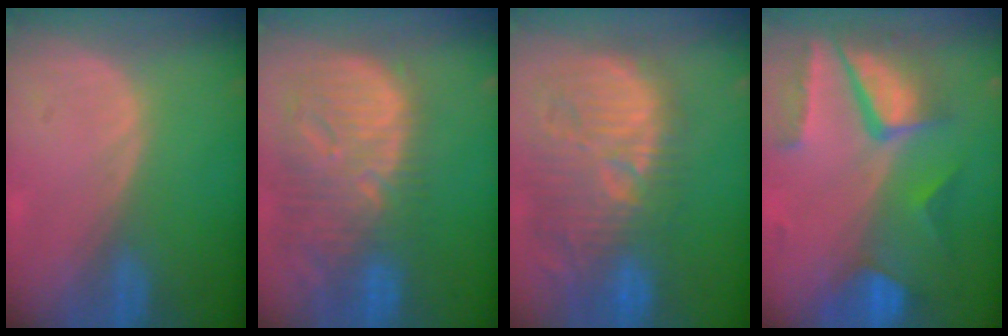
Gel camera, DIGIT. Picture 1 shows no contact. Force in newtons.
{"total": 13.4, "press": 11.6, "slide": 6.7}
{"total": 13.9, "press": 12.7, "slide": 5.5}
{"total": 10.4, "press": 8.8, "slide": 5.7}